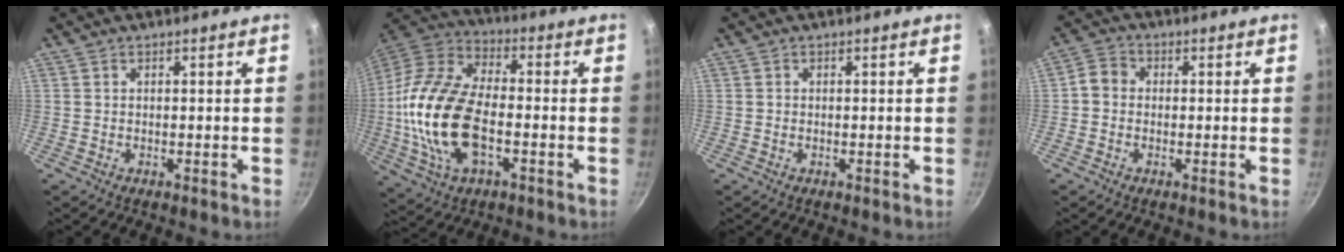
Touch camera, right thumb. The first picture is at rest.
{"total": 21.2, "force": [-3.5, 11.6, 17.4], "torque": [-0.345, 0.031, -0.076]}
{"total": 0.0}
{"total": 3.6, "force": [-0.4, 3.1, 1.8], "torque": [-0.027, 0.012, -0.022]}